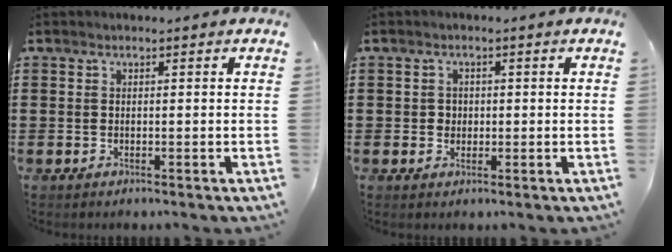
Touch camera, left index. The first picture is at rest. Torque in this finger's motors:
{"motor_torque": [-0.01, 0.01, 0.00, 0.00]}